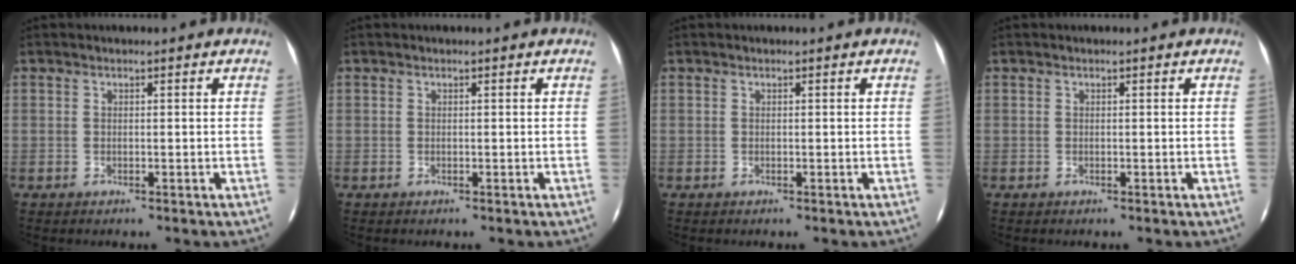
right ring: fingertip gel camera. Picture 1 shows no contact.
{"total": 0.0}
{"total": 0.0}
{"total": 0.0}